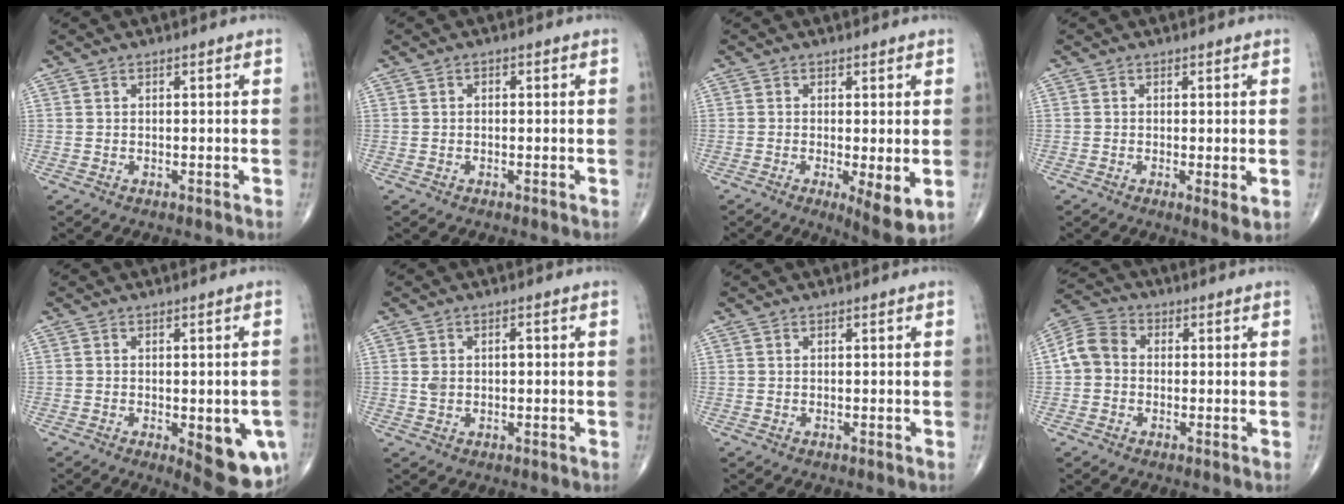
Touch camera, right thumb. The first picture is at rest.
{"total": 0.8, "force": [0.1, 0.6, 0.6], "torque": [-0.001, 0.003, -0.002]}
{"total": 6.8, "force": [-1.4, 1.9, 6.4], "torque": [-0.099, -0.022, -0.021]}
{"total": 2.7, "force": [-0.3, 0.7, 2.6], "torque": [-0.046, -0.012, -0.010]}
{"total": 11.0, "force": [-3.2, 4.3, 9.6], "torque": [-0.099, -0.008, -0.029]}
{"total": 3.0, "force": [0.3, 2.0, 2.2], "torque": [-0.036, 0.010, 0.008]}
{"total": 0.0}
{"total": 6.7, "force": [-0.2, 5.6, 3.7], "torque": [-0.063, 0.023, -0.018]}